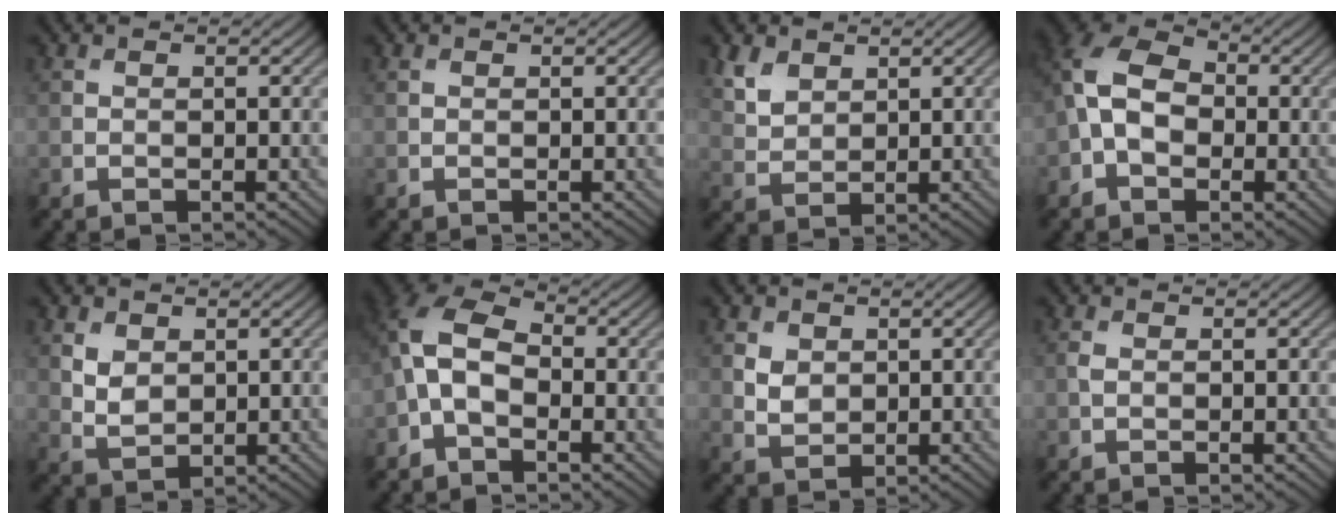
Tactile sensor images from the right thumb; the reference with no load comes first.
{"total": 0.5, "force": [0.3, 0.3, 0.3], "torque": [-0.005, 0.001, 0.005]}
{"total": 4.2, "force": [2.6, 2.7, 2.0], "torque": [-0.059, -0.002, 0.058]}
{"total": 9.0, "force": [-0.5, 6.4, 6.3], "torque": [-0.147, 0.010, -0.021]}
{"total": 3.4, "force": [1.4, 2.4, 1.9], "torque": [-0.050, -0.003, 0.031]}
{"total": 8.0, "force": [-0.8, 4.9, 6.3], "torque": [-0.149, 0.018, -0.031]}
{"total": 3.1, "force": [1.1, 2.4, 1.5], "torque": [-0.042, -0.005, 0.020]}
{"total": 0.8, "force": [0.0, 0.5, 0.6], "torque": [-0.018, 0.001, 0.000]}